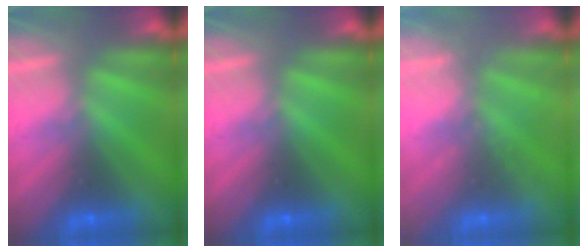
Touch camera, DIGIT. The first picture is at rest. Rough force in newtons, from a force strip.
{"total": 0.0}
{"total": 1.9}